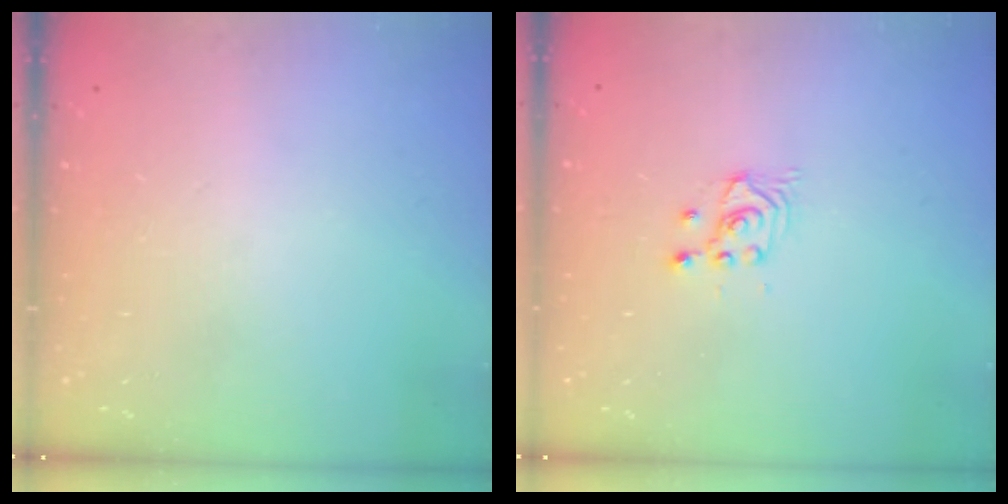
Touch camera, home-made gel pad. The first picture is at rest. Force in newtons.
{"total": 2.6, "press": 2.5, "slide": 0.3}